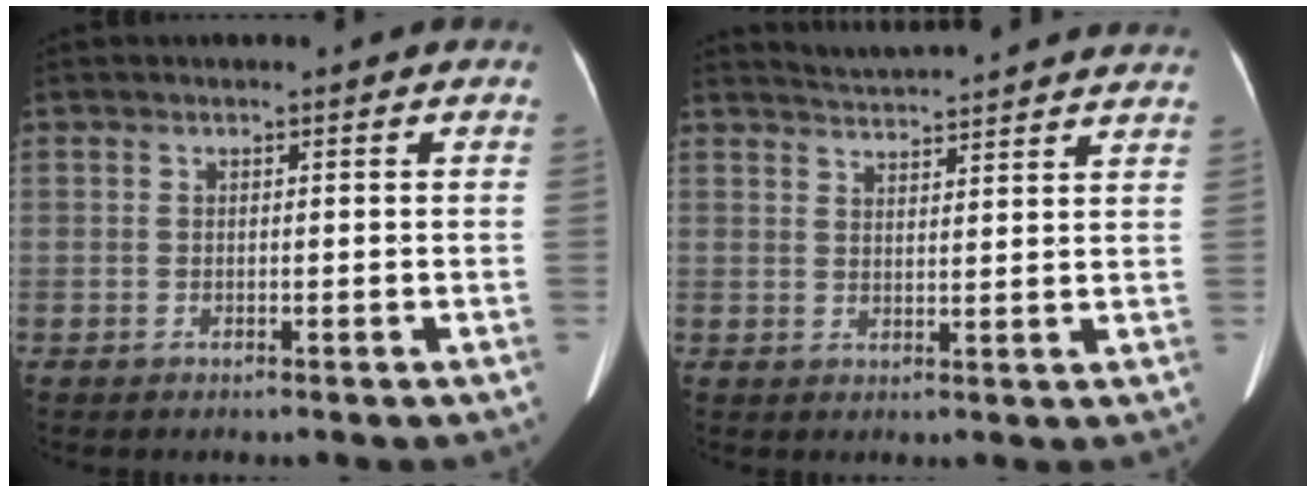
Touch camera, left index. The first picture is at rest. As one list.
[{"total": 13.2, "force": [12.7, 0.2, 3.6], "torque": [-0.060, 0.006, 0.160]}]